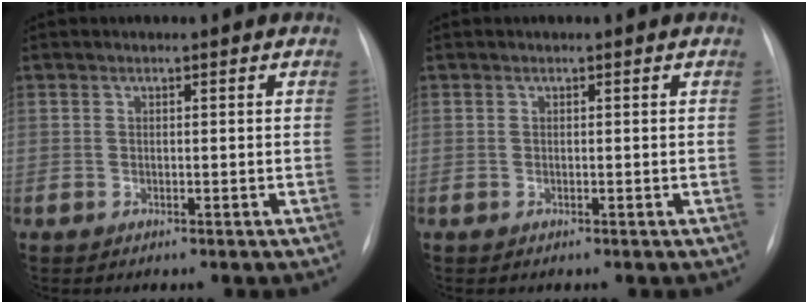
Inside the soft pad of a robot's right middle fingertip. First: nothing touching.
{"total": 0.0}